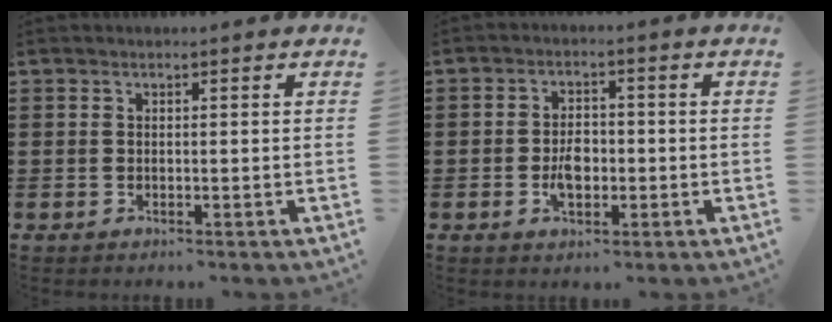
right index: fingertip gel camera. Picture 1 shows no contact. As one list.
[{"total": 4.1, "force": [-0.9, 2.6, 3.1], "torque": [-0.049, 0.005, -0.017]}]